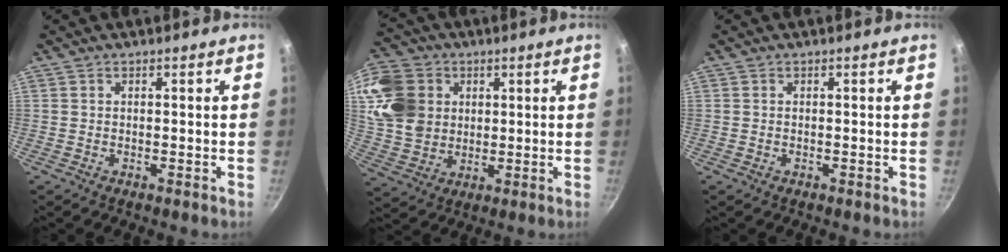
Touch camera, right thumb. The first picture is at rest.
{"total": 16.0, "force": [4.8, 13.1, 7.8], "torque": [-0.144, -0.006, 0.098]}
{"total": 0.0}